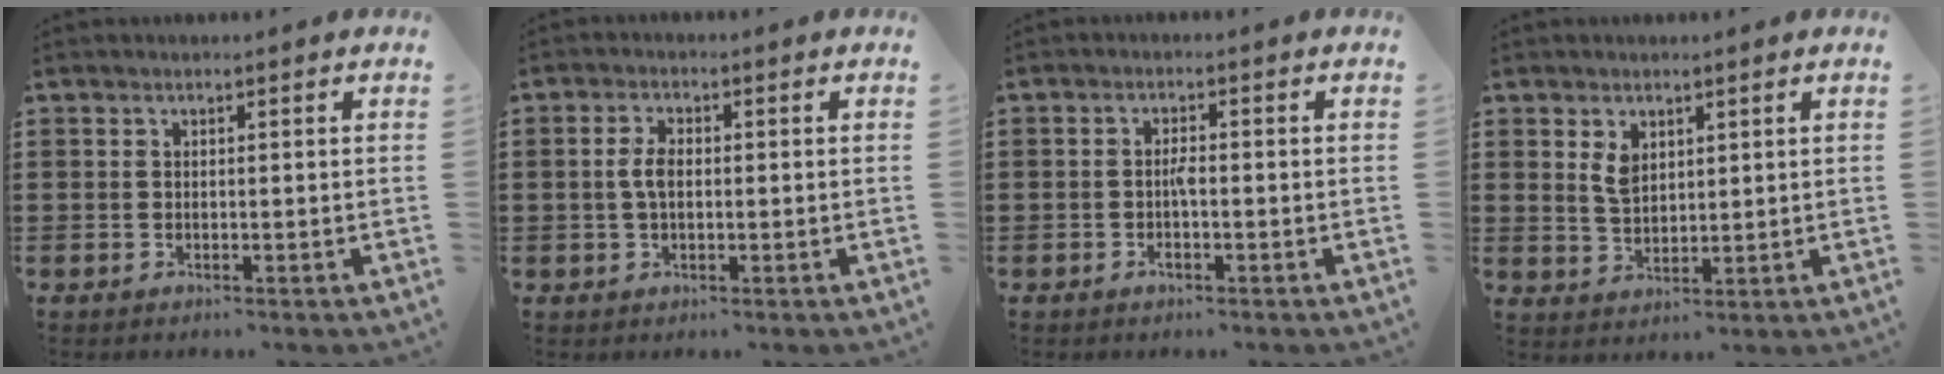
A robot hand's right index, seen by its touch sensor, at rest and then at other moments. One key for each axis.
{"total": 3.4, "fx": 0.1, "fy": 1.7, "fz": 2.9, "tx": -0.066, "ty": 0.004, "tz": -0.003}
{"total": 2.0, "fx": -0.6, "fy": 0.6, "fz": 1.8, "tx": -0.035, "ty": 0.004, "tz": -0.011}
{"total": 3.3, "fx": 1.8, "fy": 2.1, "fz": 1.9, "tx": -0.045, "ty": 0.006, "tz": 0.032}